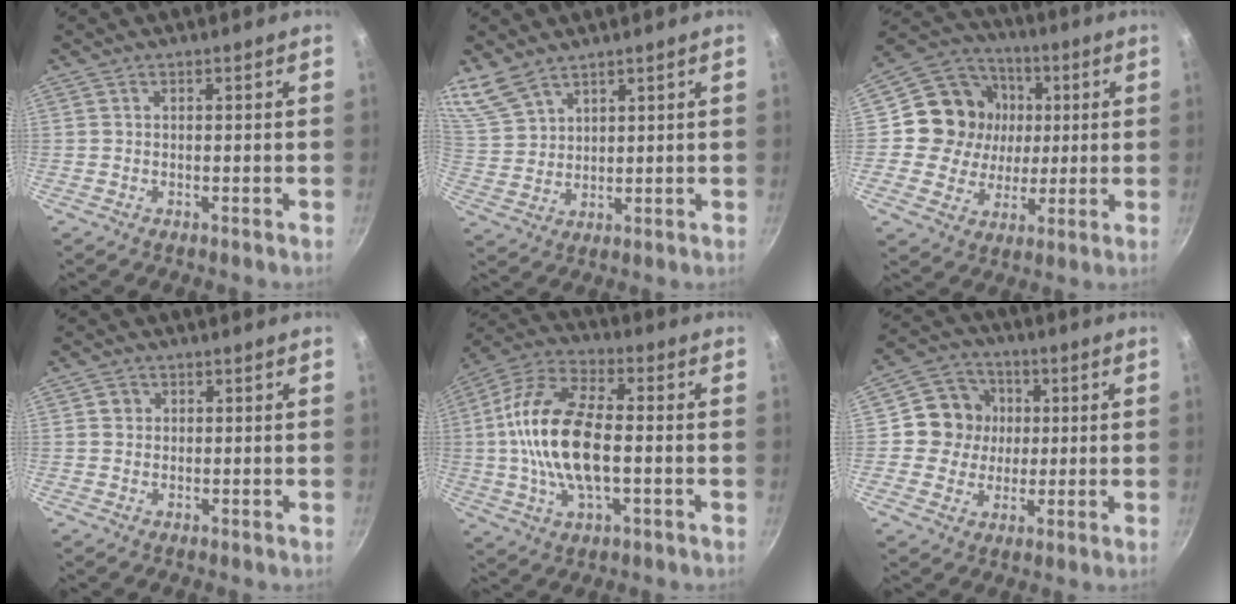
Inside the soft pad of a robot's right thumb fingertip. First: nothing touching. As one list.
[{"total": 7.0, "force": [5.5, 3.2, 2.8], "torque": [-0.052, -0.009, 0.123]}, {"total": 15.9, "force": [2.0, 14.6, 6.0], "torque": [-0.081, 0.014, 0.027]}, {"total": 1.6, "force": [0.4, 1.5, 0.4], "torque": [0.000, 0.003, 0.003]}, {"total": 18.2, "force": [-1.0, 8.8, 15.9], "torque": [-0.301, 0.030, -0.034]}, {"total": 9.9, "force": [1.2, 9.4, 2.9], "torque": [-0.012, 0.013, 0.007]}]